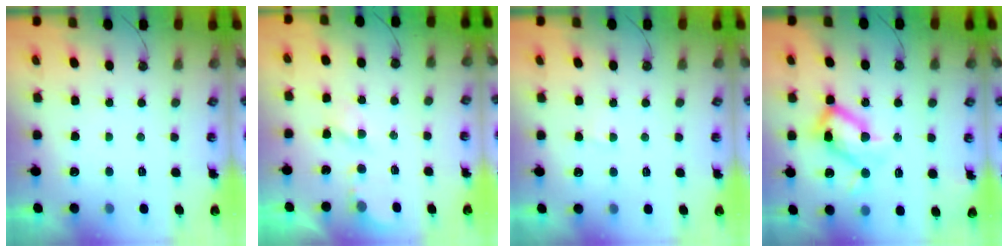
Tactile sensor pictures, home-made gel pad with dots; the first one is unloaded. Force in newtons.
{"total": 3.2, "press": 3.2, "slide": 0.4}
{"total": 1.4, "press": 1.3, "slide": 0.2}
{"total": 15.7, "press": 15.6, "slide": 1.8}